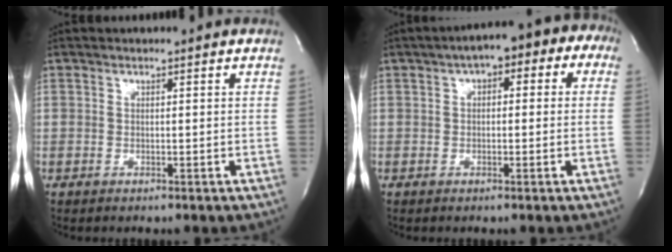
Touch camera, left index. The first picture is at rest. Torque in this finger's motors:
{"motor_torque": [0.80, -0.72, 0.40, 0.08]}